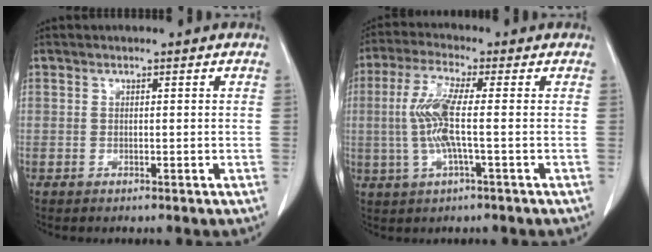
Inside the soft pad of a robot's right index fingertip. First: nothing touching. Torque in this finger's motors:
{"motor_torque": [1.31, -0.08, 0.66, 0.21]}